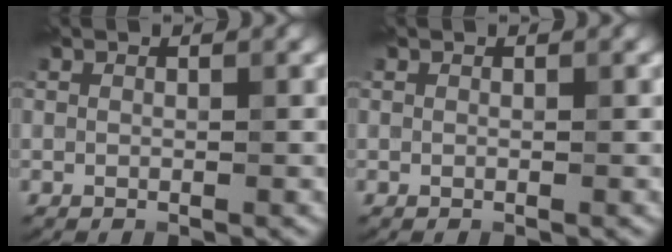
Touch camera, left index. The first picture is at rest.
{"total": 0.0}